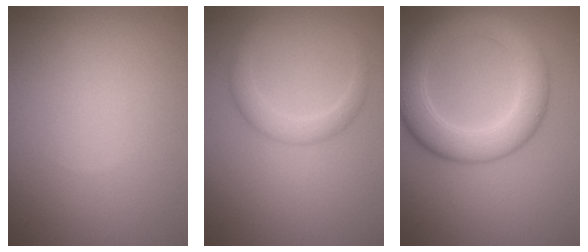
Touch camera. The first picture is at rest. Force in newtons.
{"total": 2.2, "press": 2.2, "slide": 0.1}
{"total": 6.7, "press": 6.7, "slide": 0.1}